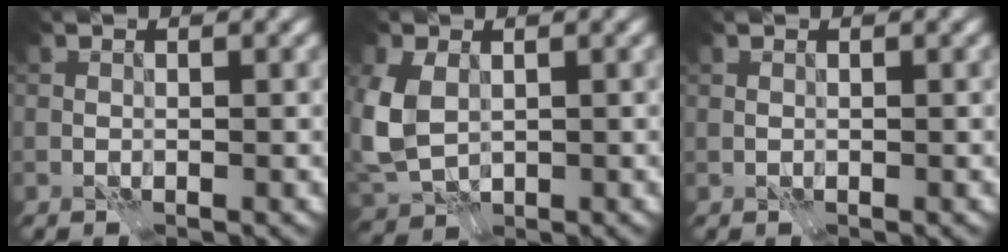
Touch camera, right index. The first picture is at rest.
{"total": 5.6, "force": [0.5, 4.0, 3.8], "torque": [-0.107, -0.007, 0.011]}
{"total": 0.0}